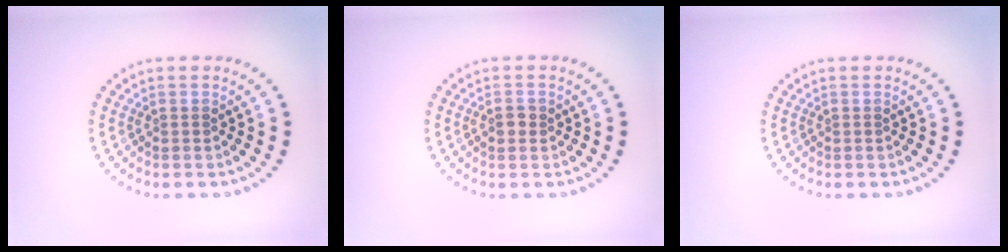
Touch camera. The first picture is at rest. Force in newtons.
{"total": 1.1, "press": 1.1, "slide": 0.0}
{"total": 0.0}